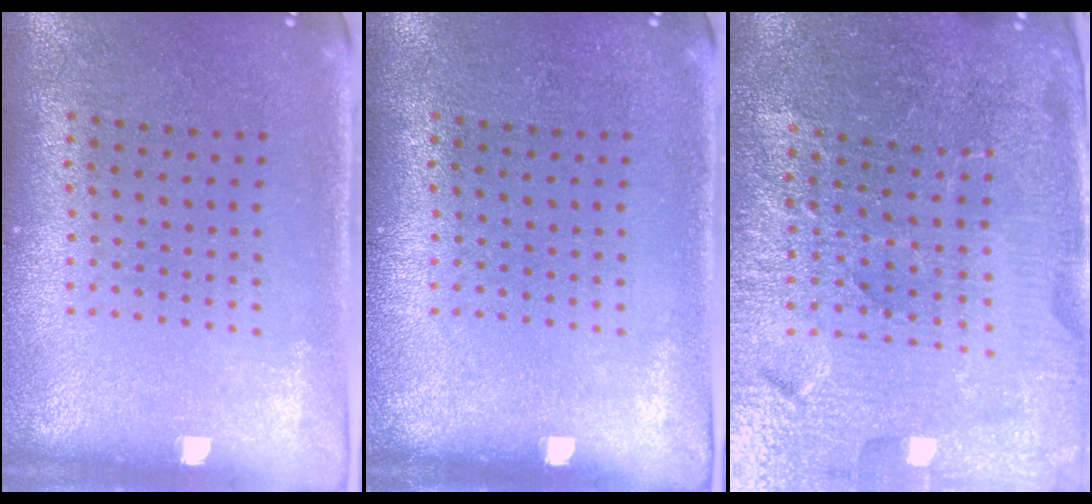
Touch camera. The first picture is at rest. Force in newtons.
{"total": 0.0}
{"total": 5.6, "press": 5.1, "slide": 2.4}